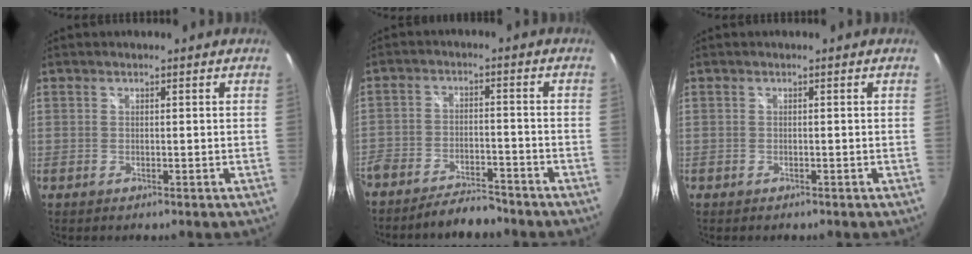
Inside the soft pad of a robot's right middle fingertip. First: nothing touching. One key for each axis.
{"total": 9.6, "fx": -8.5, "fy": 3.0, "fz": 3.5, "tx": -0.095, "ty": 0.000, "tz": -0.133}
{"total": 0.6, "fx": -0.5, "fy": 0.4, "fz": 0.0, "tx": -0.004, "ty": -0.002, "tz": -0.009}